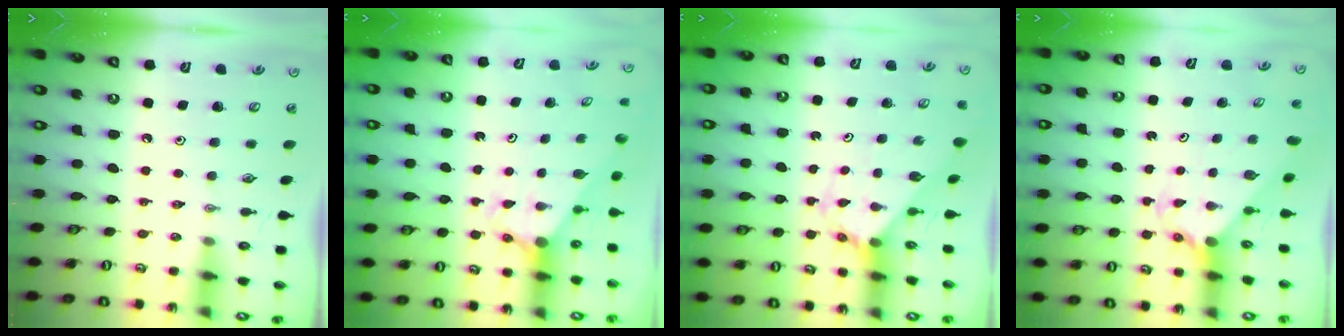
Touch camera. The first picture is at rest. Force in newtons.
{"total": 2.9, "press": 2.9, "slide": 0.1}
{"total": 2.6, "press": 2.6, "slide": 0.2}
{"total": 2.4, "press": 2.4, "slide": 0.2}